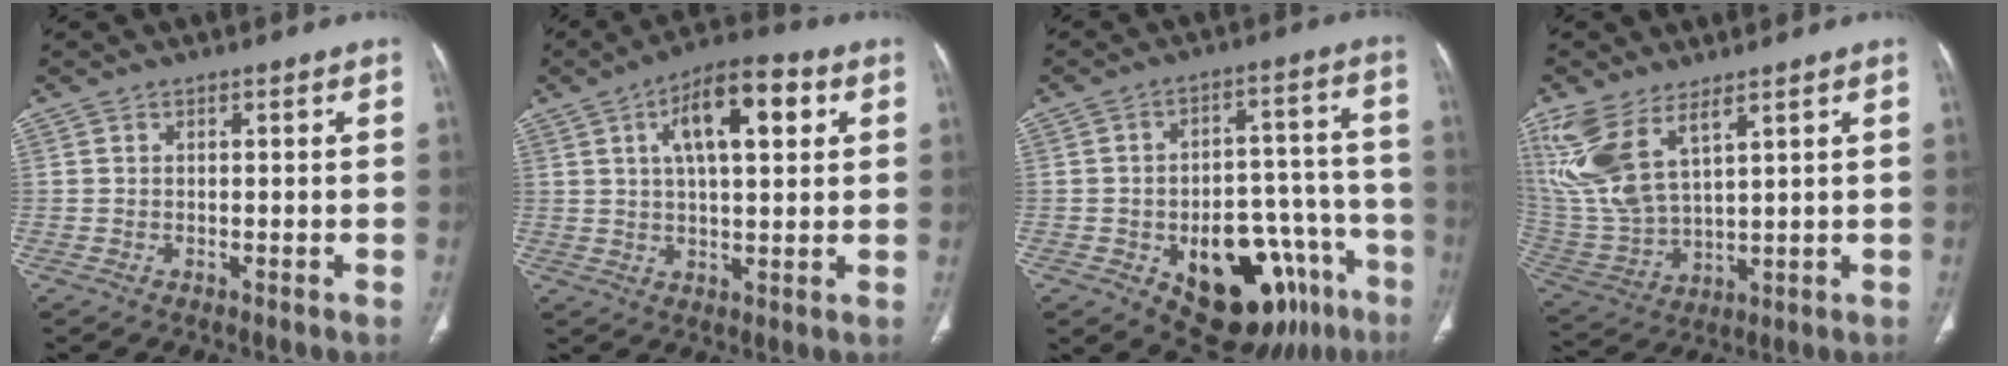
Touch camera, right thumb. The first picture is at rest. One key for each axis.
{"total": 13.2, "fx": 4.5, "fy": 5.4, "fz": 11.2, "tx": -0.163, "ty": 0.009, "tz": 0.067}
{"total": 22.1, "fx": -10.6, "fy": 12.1, "fz": 15.2, "tx": -0.134, "ty": 0.070, "tz": -0.133}
{"total": 13.5, "fx": 7.5, "fy": 5.7, "fz": 9.6, "tx": -0.216, "ty": -0.024, "tz": 0.173}